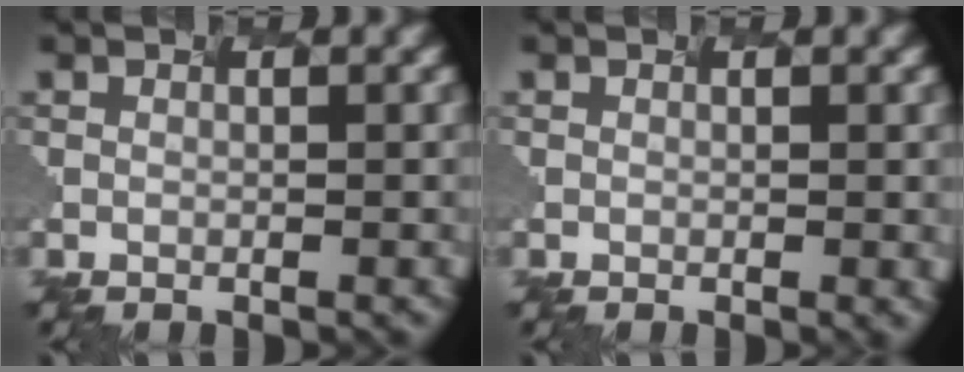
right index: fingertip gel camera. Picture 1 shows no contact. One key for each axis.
{"total": 0.5, "fx": -0.1, "fy": -0.1, "fz": 0.5, "tx": -0.011, "ty": 0.003, "tz": 0.008}